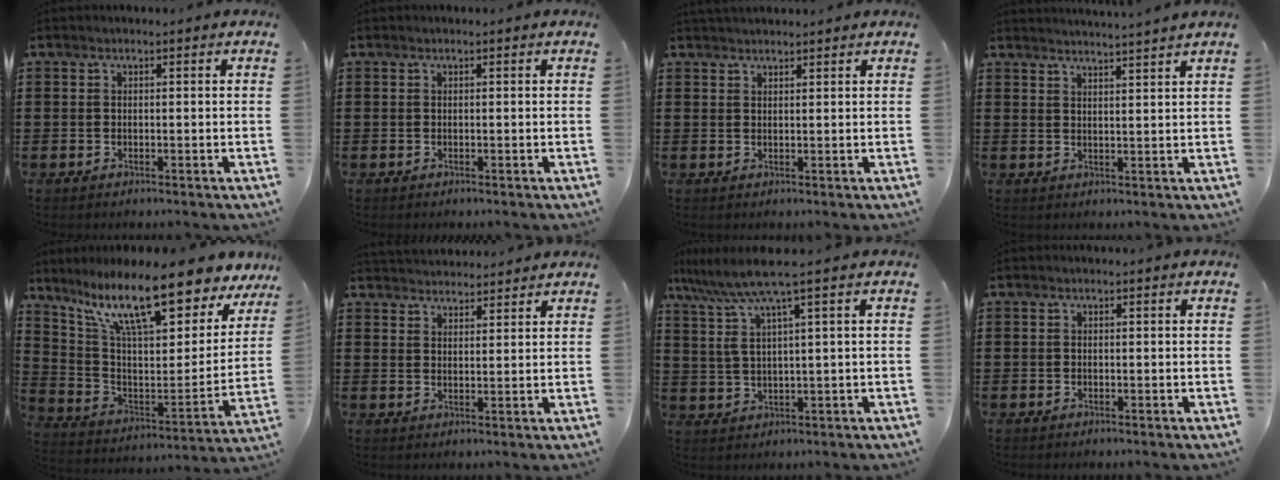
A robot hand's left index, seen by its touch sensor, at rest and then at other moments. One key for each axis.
{"total": 0.0}
{"total": 1.4, "fx": 1.4, "fy": 0.2, "fz": 0.2, "tx": -0.005, "ty": 0.002, "tz": 0.027}
{"total": 2.8, "fx": 2.7, "fy": -0.9, "fz": 0.1, "tx": -0.009, "ty": -0.015, "tz": 0.049}
{"total": 16.0, "fx": 11.8, "fy": 2.8, "fz": 10.4, "tx": -0.214, "ty": -0.076, "tz": 0.198}
{"total": 2.9, "fx": 2.8, "fy": 0.2, "fz": -0.4, "tx": -0.002, "ty": -0.007, "tz": 0.055}
{"total": 6.5, "fx": 3.4, "fy": -0.1, "fz": 5.5, "tx": -0.134, "ty": -0.021, "tz": 0.049}
{"total": 0.0}